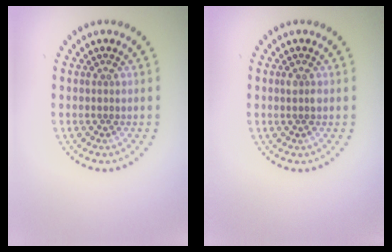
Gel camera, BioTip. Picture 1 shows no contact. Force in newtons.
{"total": 1.1, "press": 1.1, "slide": 0.4}